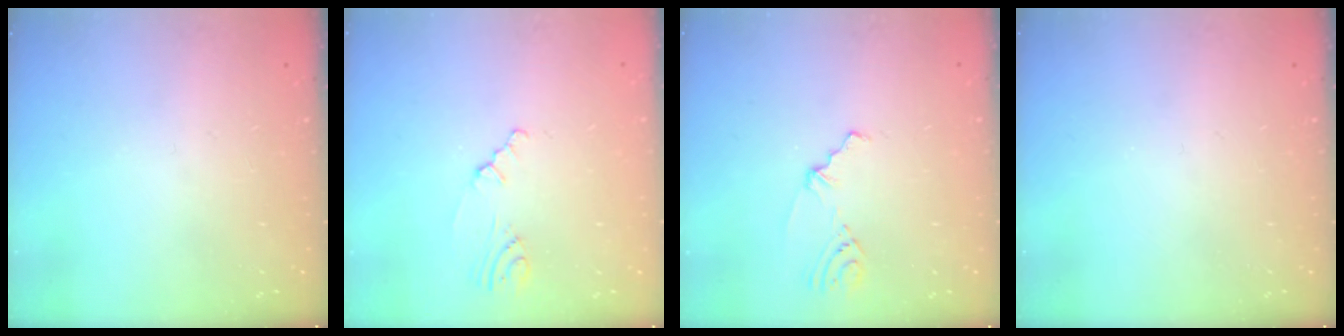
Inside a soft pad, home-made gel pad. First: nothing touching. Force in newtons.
{"total": 1.1, "press": 1.1, "slide": 0.4}
{"total": 2.3, "press": 1.7, "slide": 1.5}
{"total": 0.0}